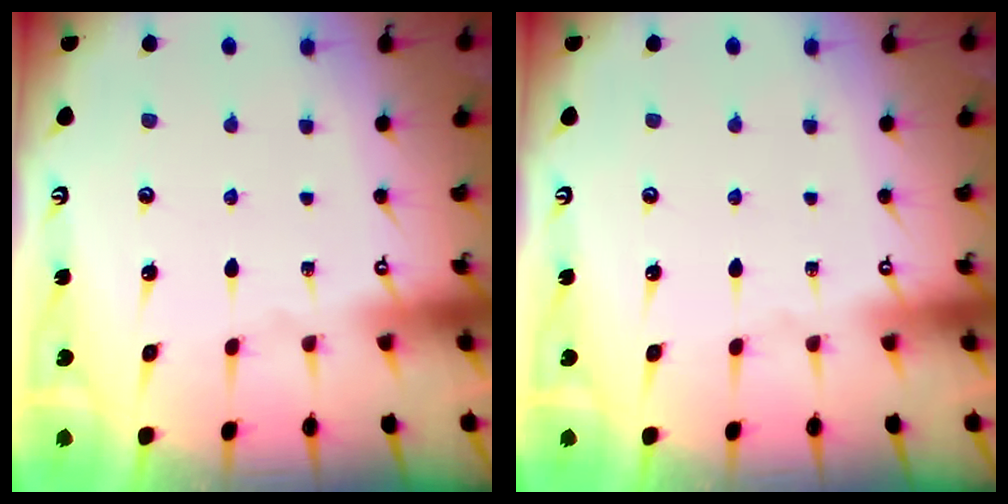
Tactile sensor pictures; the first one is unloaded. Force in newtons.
{"total": 0.0}